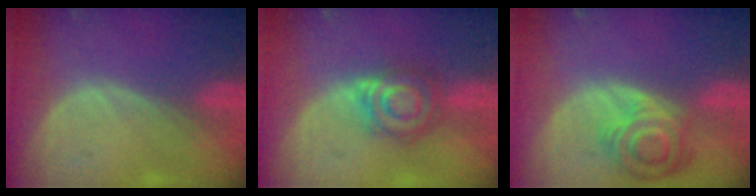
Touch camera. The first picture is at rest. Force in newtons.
{"total": 6.6, "press": 6.4, "slide": 1.4}
{"total": 8.2, "press": 7.3, "slide": 3.8}